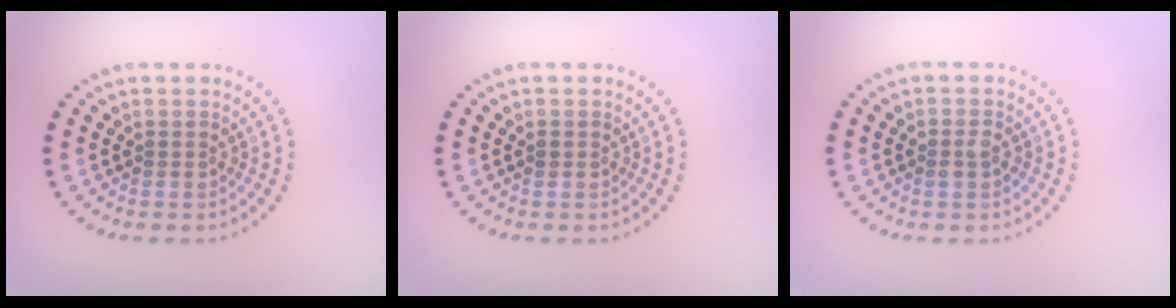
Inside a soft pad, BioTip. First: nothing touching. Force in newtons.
{"total": 0.6, "press": 0.6, "slide": 0.1}
{"total": 1.0, "press": 1.0, "slide": 0.2}